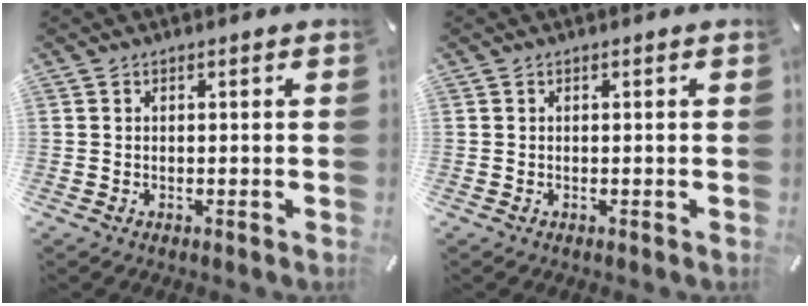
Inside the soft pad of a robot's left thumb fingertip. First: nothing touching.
{"total": 0.0}